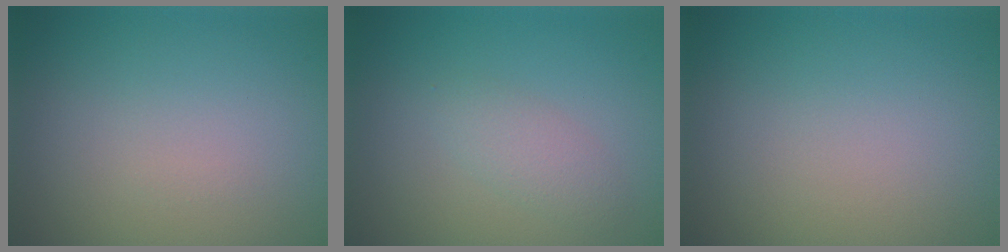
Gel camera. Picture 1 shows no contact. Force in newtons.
{"total": 1.7, "press": 1.7, "slide": 0.1}
{"total": 0.0}